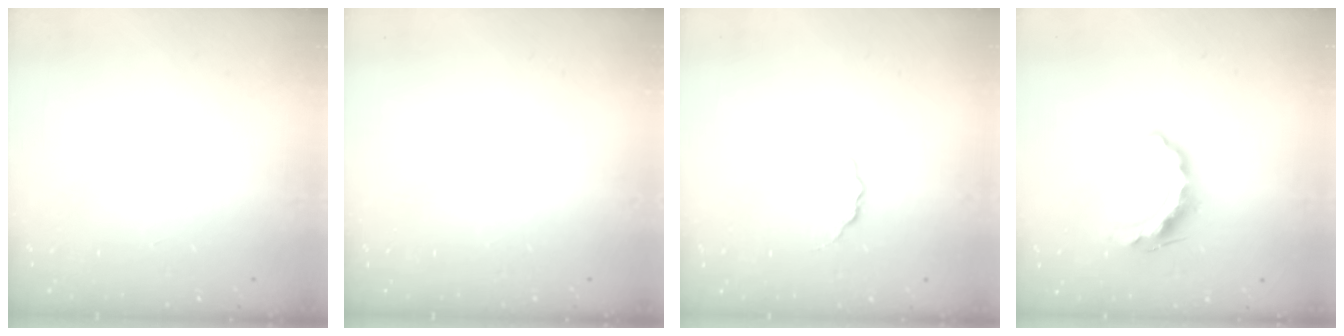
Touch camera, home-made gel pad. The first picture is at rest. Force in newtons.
{"total": 0.0}
{"total": 4.3, "press": 4.2, "slide": 0.4}
{"total": 10.3, "press": 10.3, "slide": 0.3}